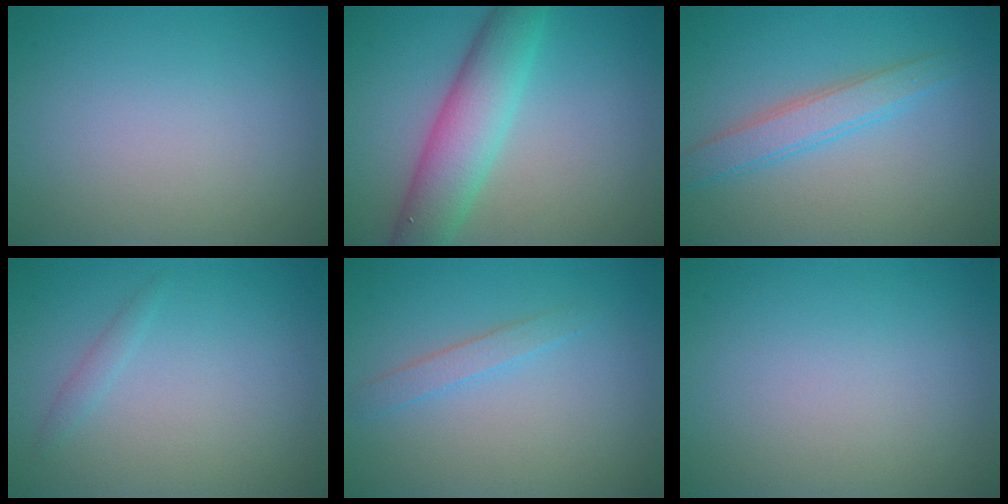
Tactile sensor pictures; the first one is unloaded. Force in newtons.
{"total": 6.1, "press": 6.1, "slide": 0.4}
{"total": 2.9, "press": 2.9, "slide": 0.1}
{"total": 0.8, "press": 0.8, "slide": 0.0}
{"total": 1.5, "press": 1.5, "slide": 0.1}
{"total": 0.0}